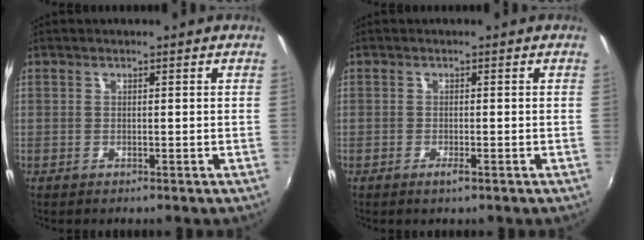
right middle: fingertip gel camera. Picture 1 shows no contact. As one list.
[{"total": 1.3, "force": [-0.8, 0.3, 1.0], "torque": [-0.020, -0.004, -0.016]}]